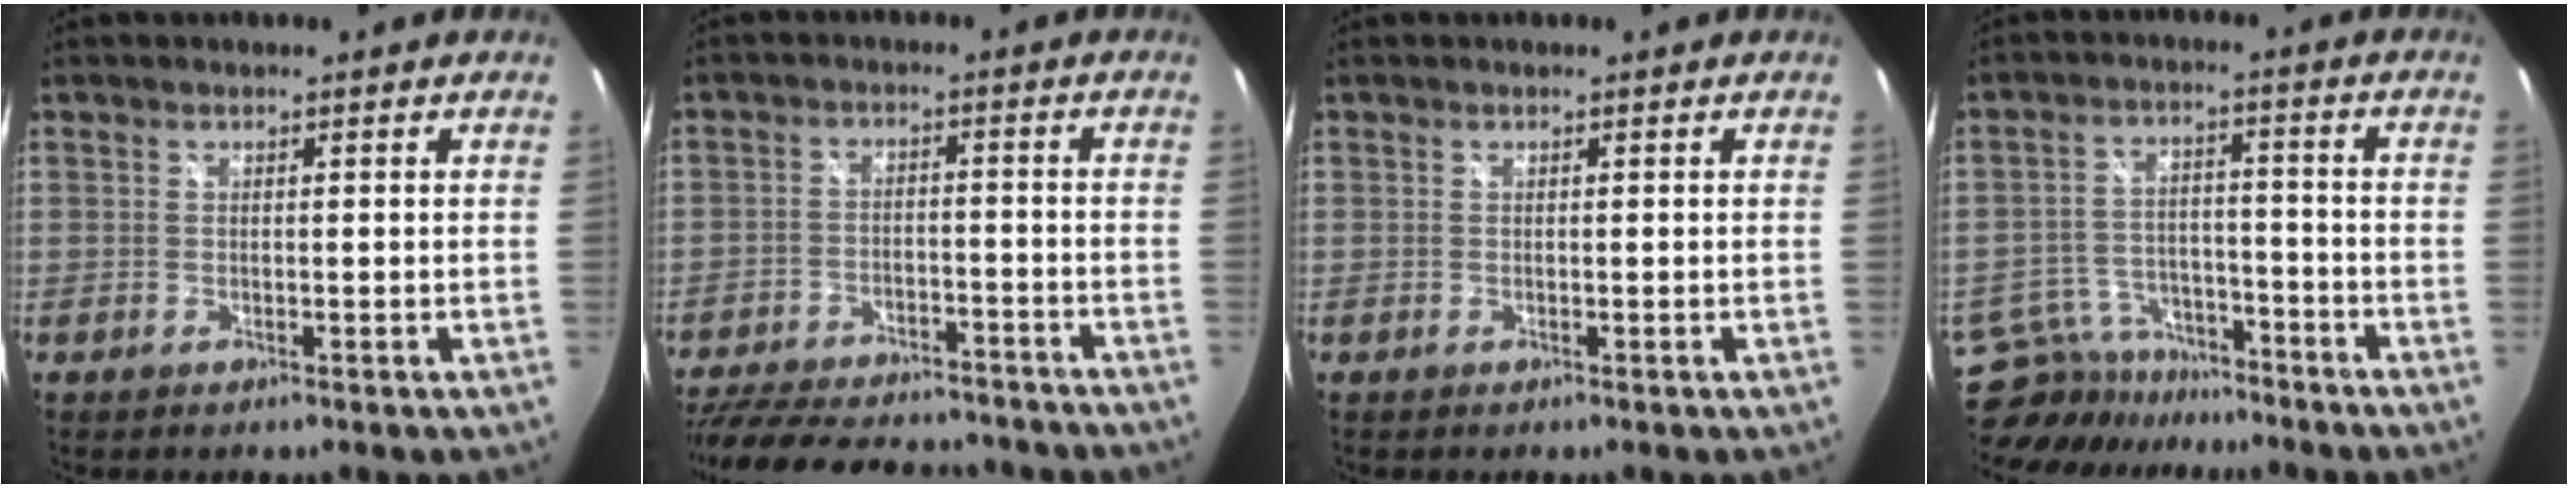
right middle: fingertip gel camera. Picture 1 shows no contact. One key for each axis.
{"total": 22.6, "fx": -19.0, "fy": 7.6, "fz": 9.6, "tx": -0.208, "ty": -0.003, "tz": -0.266}
{"total": 0.0}
{"total": 12.8, "fx": -11.3, "fy": 5.2, "fz": 3.1, "tx": -0.087, "ty": 0.009, "tz": -0.170}